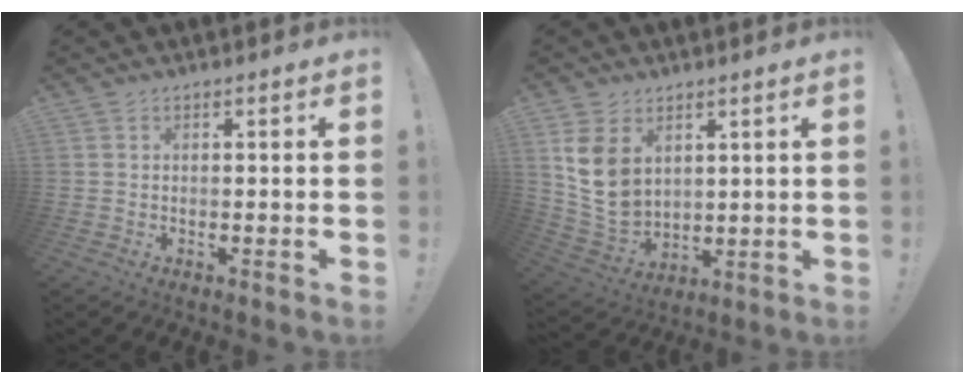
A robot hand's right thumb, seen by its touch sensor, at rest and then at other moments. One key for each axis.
{"total": 11.8, "fx": 4.6, "fy": 8.5, "fz": 6.8, "tx": -0.136, "ty": -0.029, "tz": 0.094}